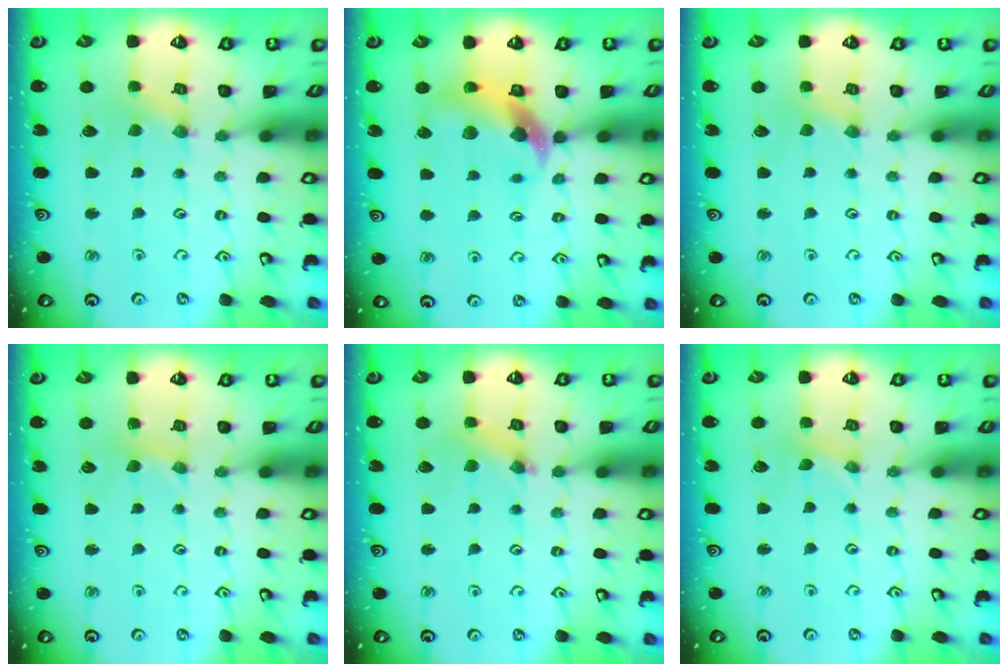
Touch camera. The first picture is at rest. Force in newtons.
{"total": 10.2, "press": 10.1, "slide": 1.6}
{"total": 0.0}
{"total": 2.1, "press": 2.1, "slide": 0.3}
{"total": 2.3, "press": 2.3, "slide": 0.4}
{"total": 0.0}